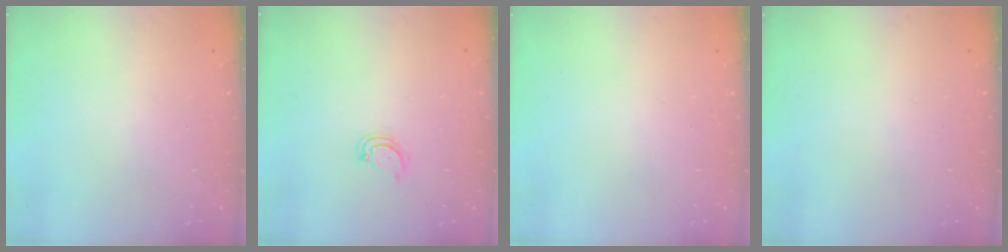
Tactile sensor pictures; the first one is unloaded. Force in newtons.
{"total": 3.6, "press": 3.6, "slide": 0.3}
{"total": 0.0}
{"total": 0.0}